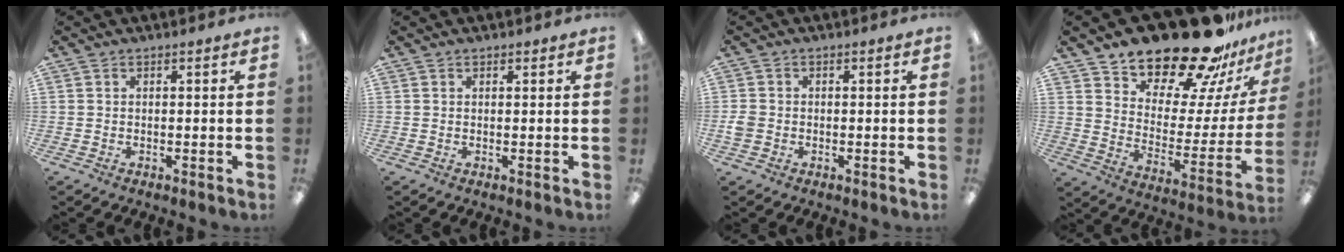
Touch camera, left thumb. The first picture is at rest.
{"total": 0.7, "force": [0.5, 0.5, 0.1], "torque": [-0.002, 0.002, 0.010]}
{"total": 2.6, "force": [-0.7, 2.2, 1.2], "torque": [-0.018, 0.007, -0.012]}
{"total": 22.9, "force": [19.7, 7.3, 8.9], "torque": [-0.132, -0.150, 0.346]}